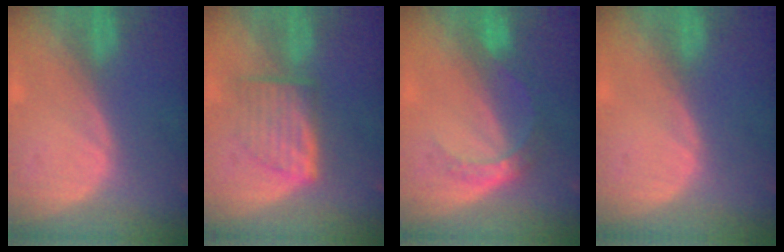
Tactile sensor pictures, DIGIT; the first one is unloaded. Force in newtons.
{"total": 6.2, "press": 5.9, "slide": 1.9}
{"total": 5.0, "press": 4.5, "slide": 2.2}
{"total": 0.0}